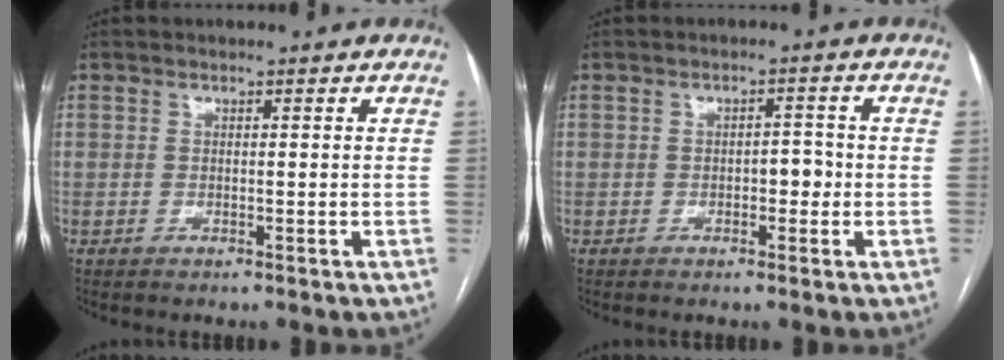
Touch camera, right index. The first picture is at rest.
{"total": 2.5, "force": [-0.6, 1.3, 2.0], "torque": [-0.020, 0.008, -0.008]}